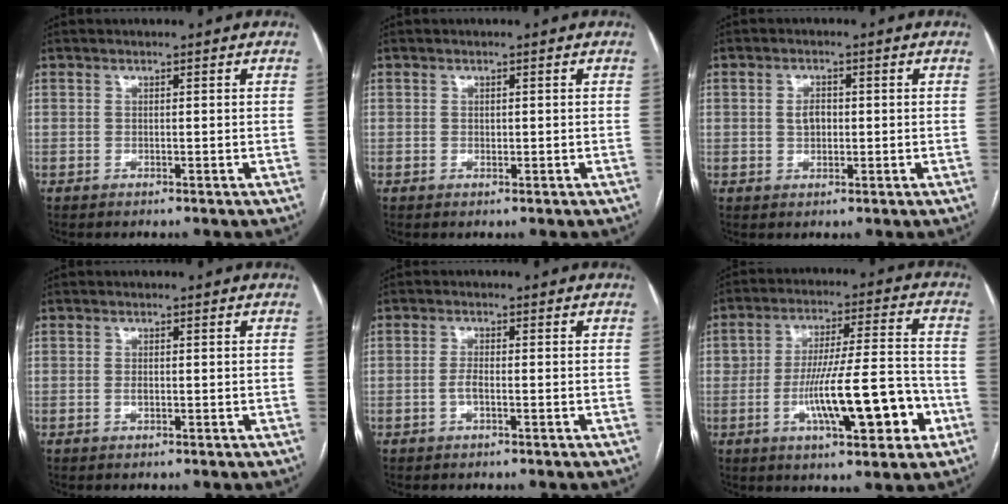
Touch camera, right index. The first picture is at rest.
{"total": 0.5, "force": [-0.1, 0.4, 0.3], "torque": [-0.006, 0.000, -0.001]}
{"total": 2.6, "force": [0.1, 1.7, 1.9], "torque": [-0.034, 0.005, 0.003]}
{"total": 1.0, "force": [-0.2, 0.4, 0.9], "torque": [-0.019, 0.000, -0.003]}
{"total": 1.9, "force": [-0.7, 0.4, 1.7], "torque": [-0.036, 0.001, -0.013]}
{"total": 14.7, "force": [-5.0, 3.3, 13.4], "torque": [-0.217, 0.017, -0.075]}